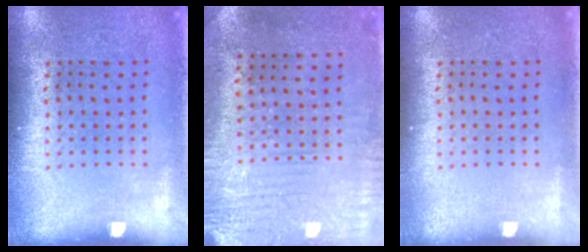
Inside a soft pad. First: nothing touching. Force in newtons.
{"total": 3.1, "press": 2.5, "slide": 1.9}
{"total": 0.0}